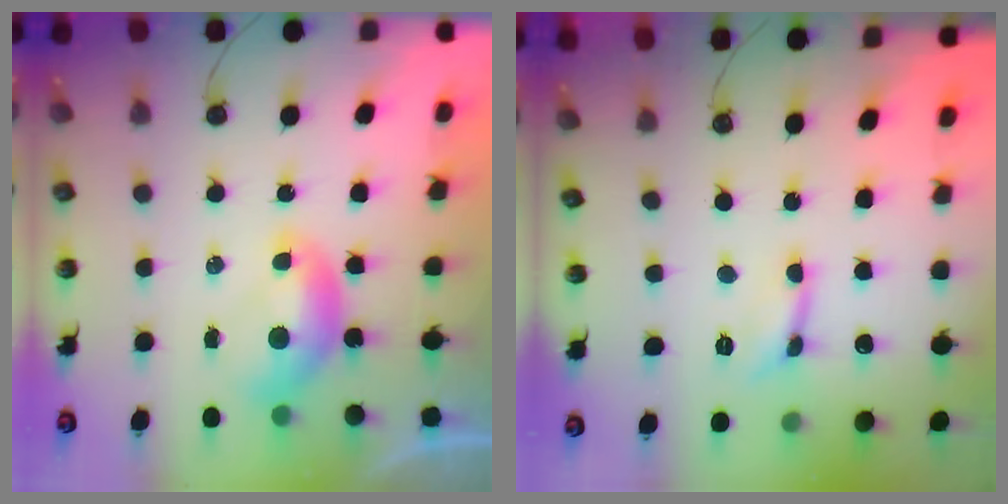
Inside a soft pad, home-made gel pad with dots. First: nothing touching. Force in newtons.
{"total": 0.0}